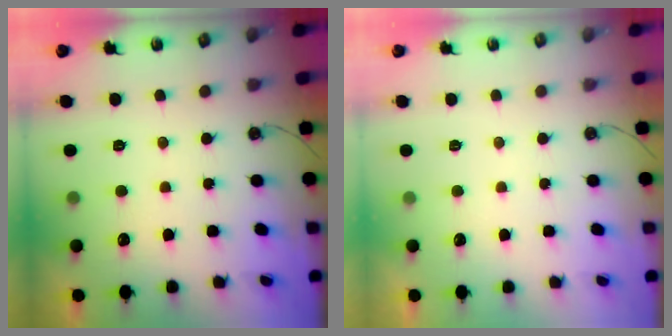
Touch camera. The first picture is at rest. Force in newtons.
{"total": 0.0}